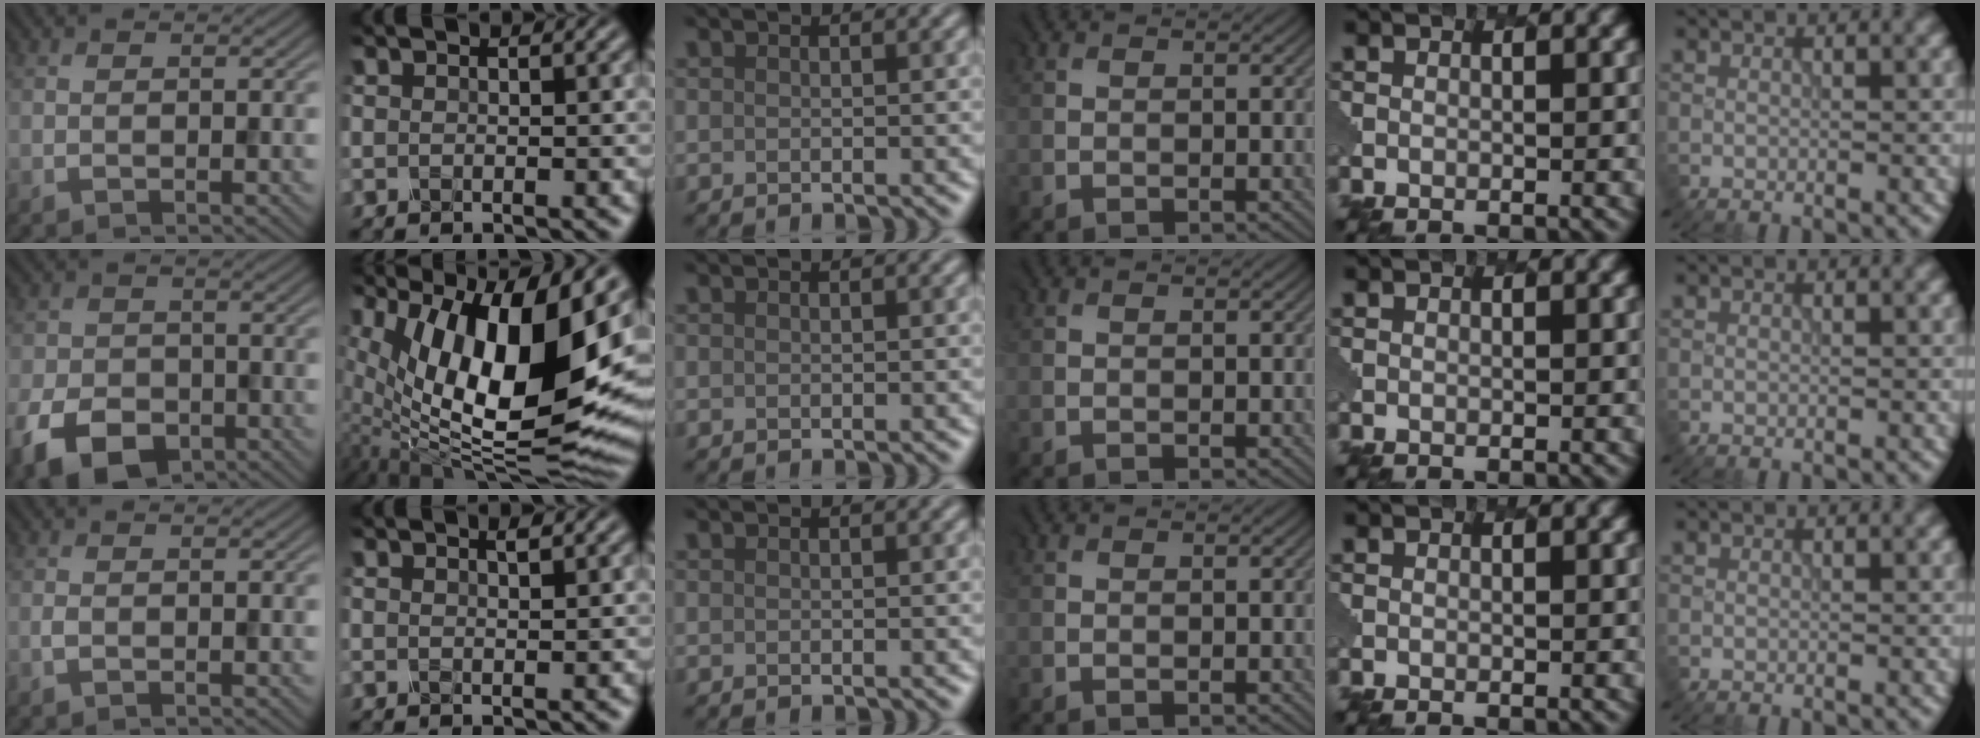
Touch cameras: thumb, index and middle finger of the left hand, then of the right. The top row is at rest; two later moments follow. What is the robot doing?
{"motion": "dispense", "object": "pipette"}